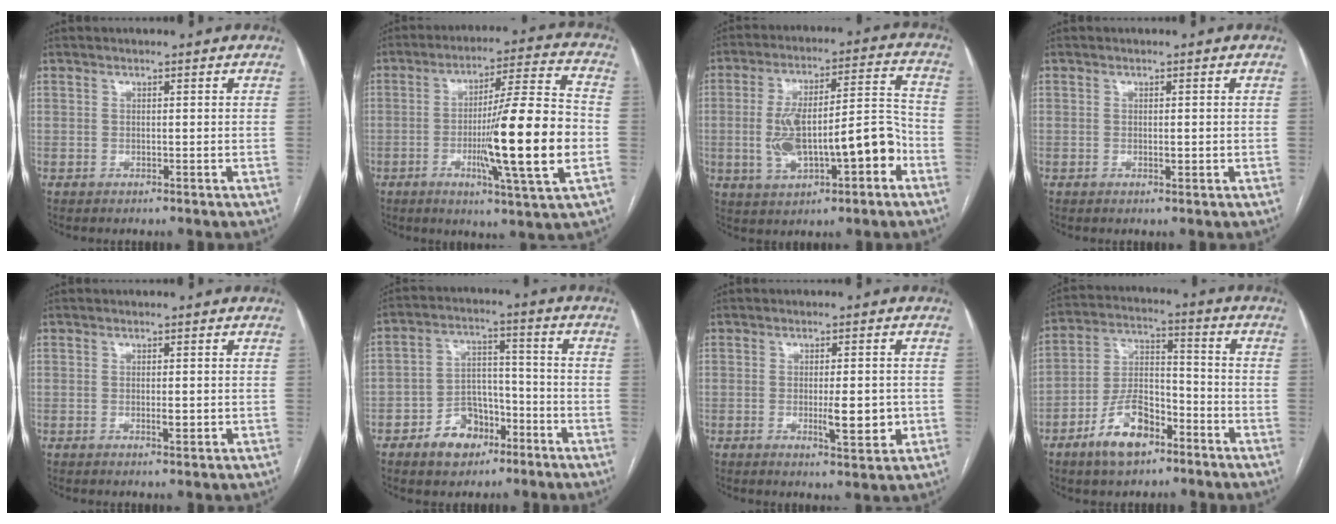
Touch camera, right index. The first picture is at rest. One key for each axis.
{"total": 17.8, "fx": -3.6, "fy": 0.0, "fz": 17.4, "tx": -0.277, "ty": -0.010, "tz": -0.062}
{"total": 15.3, "fx": -3.8, "fy": 4.6, "fz": 14.1, "tx": -0.240, "ty": 0.031, "tz": -0.050}
{"total": 1.2, "fx": -0.1, "fy": 0.4, "fz": 1.1, "tx": -0.016, "ty": -0.002, "tz": -0.001}
{"total": 1.8, "fx": -0.3, "fy": 0.5, "fz": 1.7, "tx": -0.029, "ty": -0.002, "tz": -0.003}
{"total": 8.7, "fx": -4.9, "fy": 5.8, "fz": 4.1, "tx": -0.070, "ty": 0.027, "tz": -0.076}
{"total": 5.8, "fx": -1.1, "fy": 1.4, "fz": 5.5, "tx": -0.084, "ty": -0.006, "tz": -0.012}
{"total": 10.8, "fx": -6.3, "fy": 5.1, "fz": 7.1, "tx": -0.145, "ty": 0.016, "tz": -0.112}